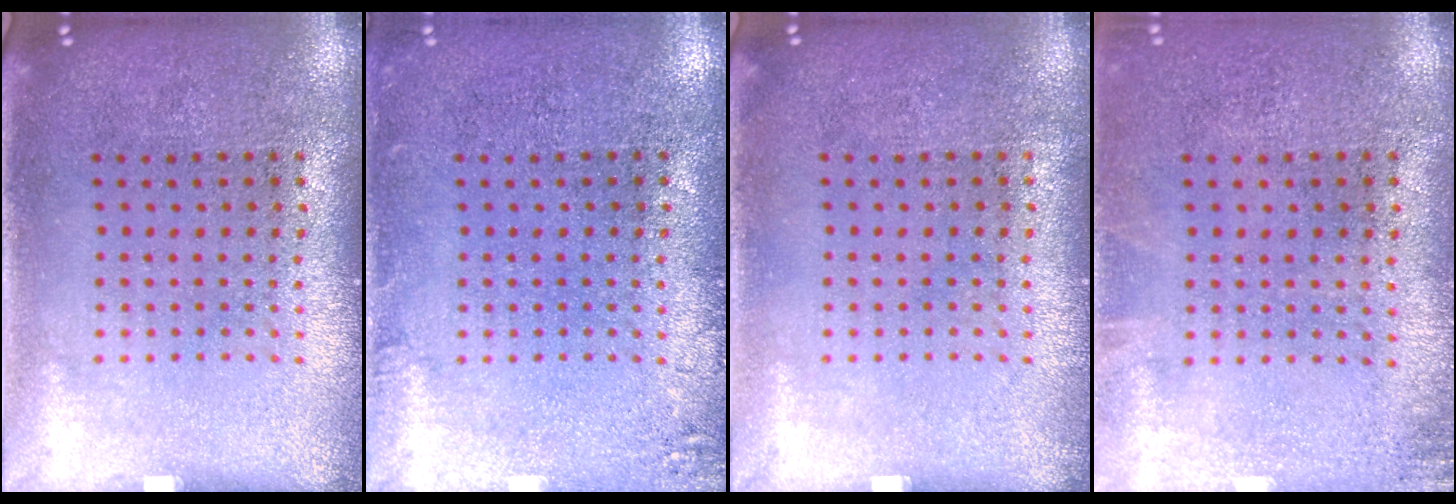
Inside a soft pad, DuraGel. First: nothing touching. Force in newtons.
{"total": 1.5, "press": 1.4, "slide": 0.3}
{"total": 0.0}
{"total": 0.9, "press": 0.9, "slide": 0.2}